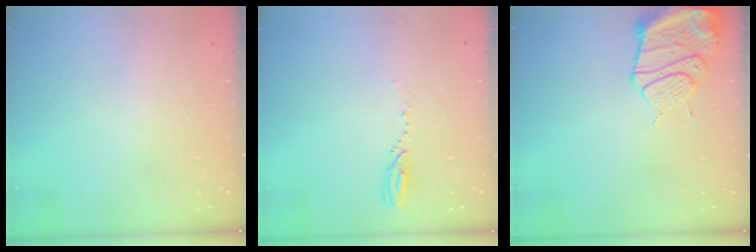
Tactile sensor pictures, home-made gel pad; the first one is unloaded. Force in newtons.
{"total": 3.2, "press": 3.2, "slide": 0.4}
{"total": 13.1, "press": 13.0, "slide": 1.6}